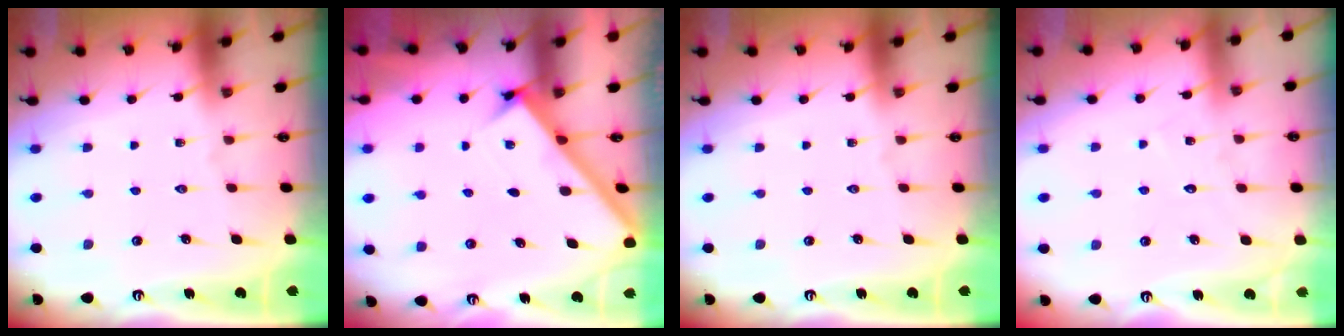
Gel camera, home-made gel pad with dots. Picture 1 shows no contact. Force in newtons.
{"total": 2.5, "press": 2.5, "slide": 0.3}
{"total": 0.0}
{"total": 4.9, "press": 4.9, "slide": 0.3}